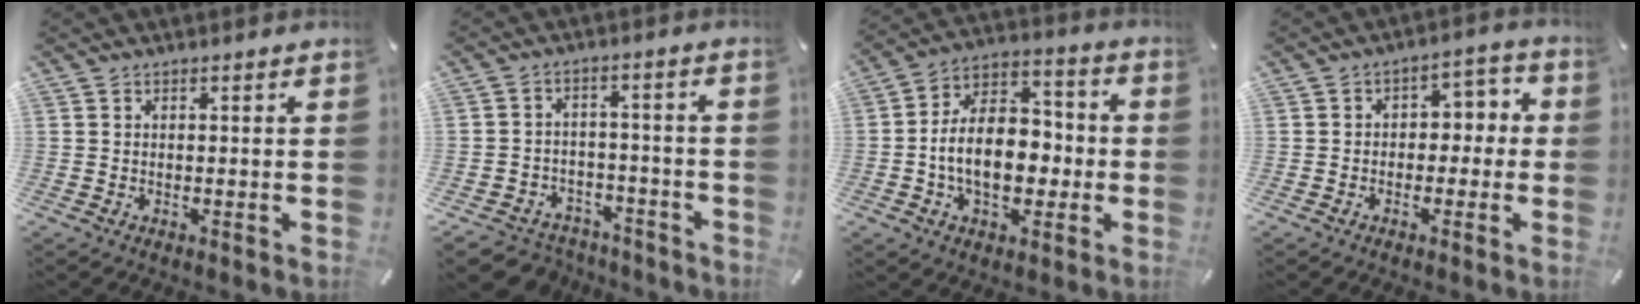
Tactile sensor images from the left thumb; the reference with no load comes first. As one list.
[{"total": 5.9, "force": [-3.7, 4.3, 1.2], "torque": [-0.028, 0.022, -0.071]}, {"total": 14.4, "force": [-2.9, 9.9, 10.0], "torque": [-0.177, 0.017, -0.053]}, {"total": 5.0, "force": [-1.7, 3.8, 2.7], "torque": [-0.027, 0.013, -0.043]}]